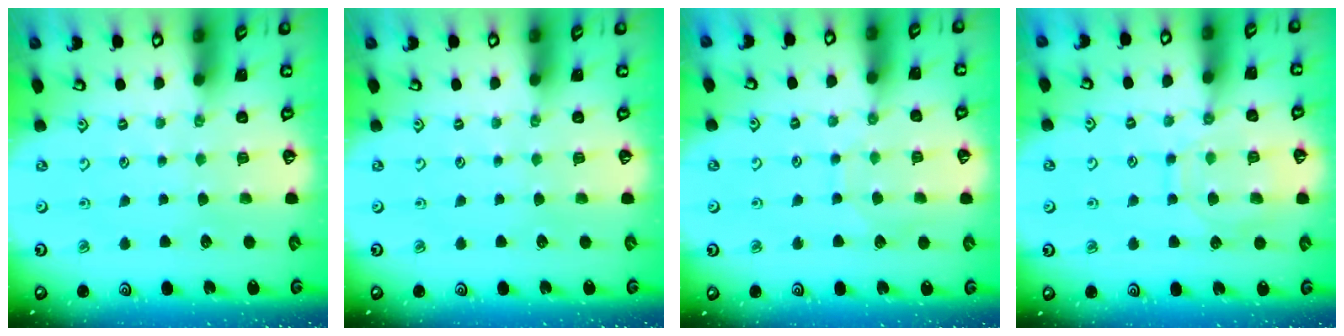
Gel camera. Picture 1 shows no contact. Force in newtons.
{"total": 0.0}
{"total": 5.8, "press": 5.8, "slide": 0.4}
{"total": 11.3, "press": 11.2, "slide": 1.1}